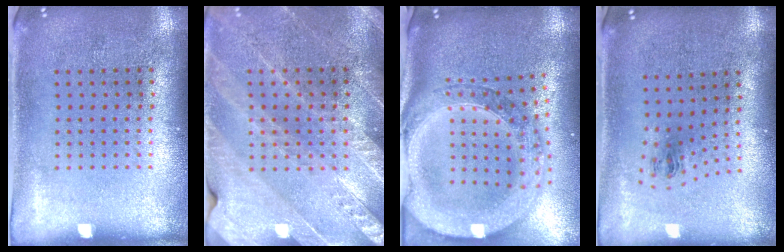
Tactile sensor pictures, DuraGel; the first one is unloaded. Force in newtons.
{"total": 2.9, "press": 2.7, "slide": 0.9}
{"total": 3.8, "press": 3.0, "slide": 2.3}
{"total": 1.0, "press": 0.4, "slide": 0.9}